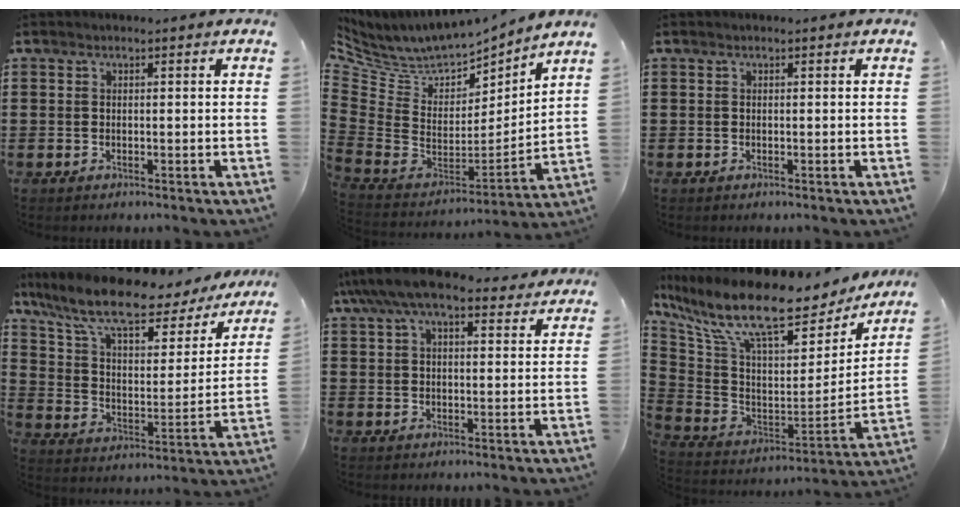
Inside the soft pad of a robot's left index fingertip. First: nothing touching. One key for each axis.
{"total": 5.5, "fx": 5.2, "fy": 1.8, "fz": 0.2, "tx": -0.047, "ty": -0.060, "tz": 0.090}
{"total": 0.0}
{"total": 11.2, "fx": 9.2, "fy": 2.4, "fz": 5.9, "tx": -0.146, "ty": -0.056, "tz": 0.156}
{"total": 8.9, "fx": 7.2, "fy": 2.3, "fz": 4.8, "tx": -0.112, "ty": -0.011, "tz": 0.133}
{"total": 14.3, "fx": 9.7, "fy": 3.8, "fz": 9.8, "tx": -0.218, "ty": -0.062, "tz": 0.163}